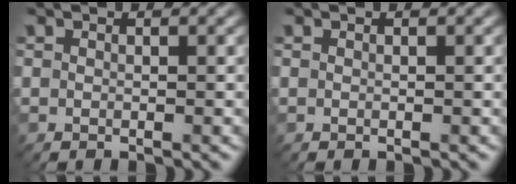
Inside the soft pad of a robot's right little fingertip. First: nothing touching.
{"total": 0.0}